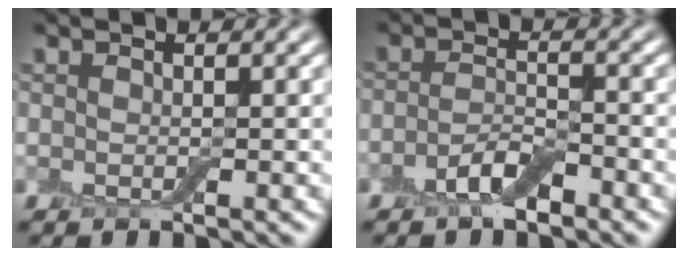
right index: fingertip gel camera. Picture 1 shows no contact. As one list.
[{"total": 2.9, "force": [-1.8, 1.1, 2.0], "torque": [-0.041, 0.006, -0.040]}]